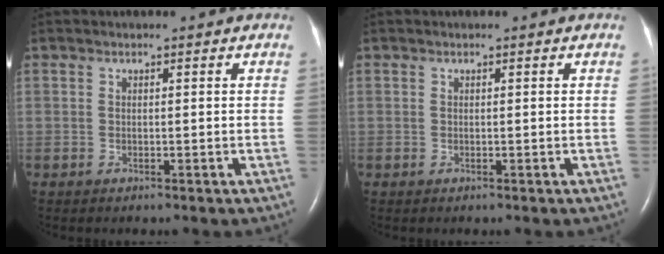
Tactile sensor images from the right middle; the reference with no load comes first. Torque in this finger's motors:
{"motor_torque": [-0.06, 0.02, -0.06, 0.00]}